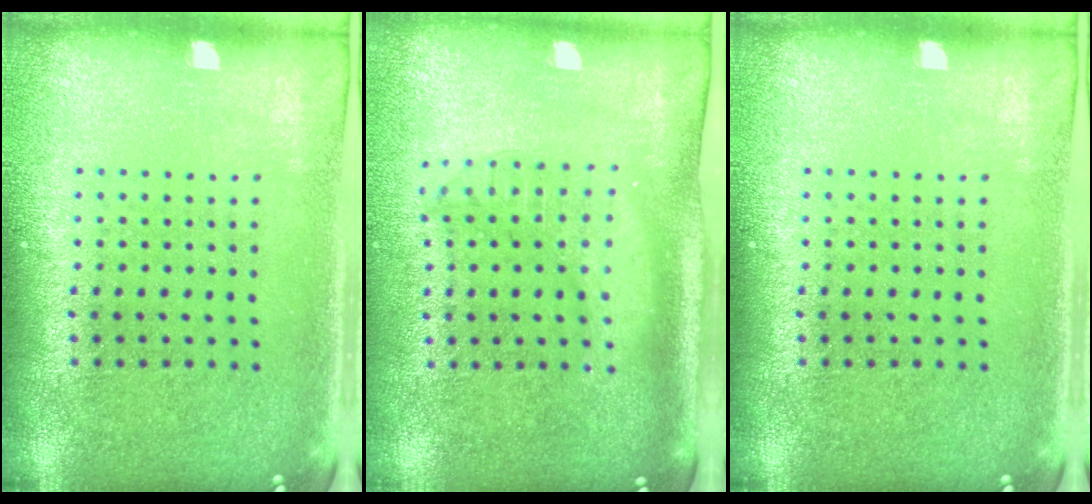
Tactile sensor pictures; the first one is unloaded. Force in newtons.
{"total": 1.8, "press": 1.5, "slide": 1.0}
{"total": 0.0}